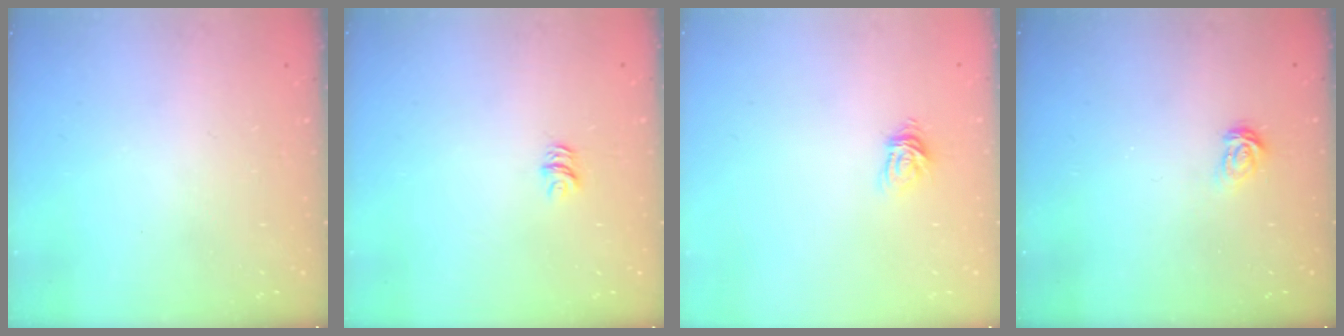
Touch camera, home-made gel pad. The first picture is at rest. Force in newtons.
{"total": 4.1, "press": 4.1, "slide": 0.3}
{"total": 4.7, "press": 4.7, "slide": 0.4}
{"total": 3.6, "press": 3.6, "slide": 0.3}